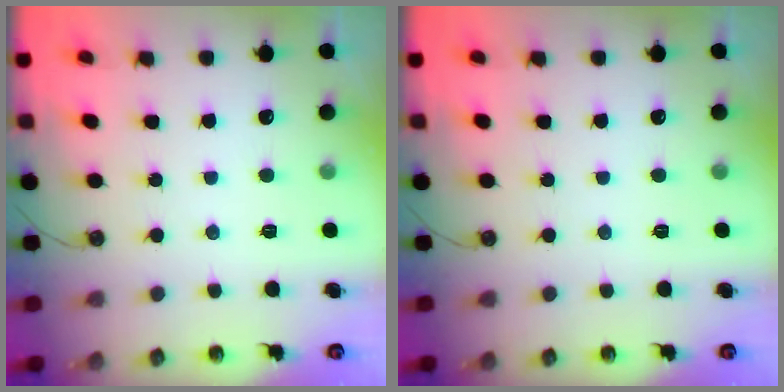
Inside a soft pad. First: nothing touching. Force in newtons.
{"total": 0.0}